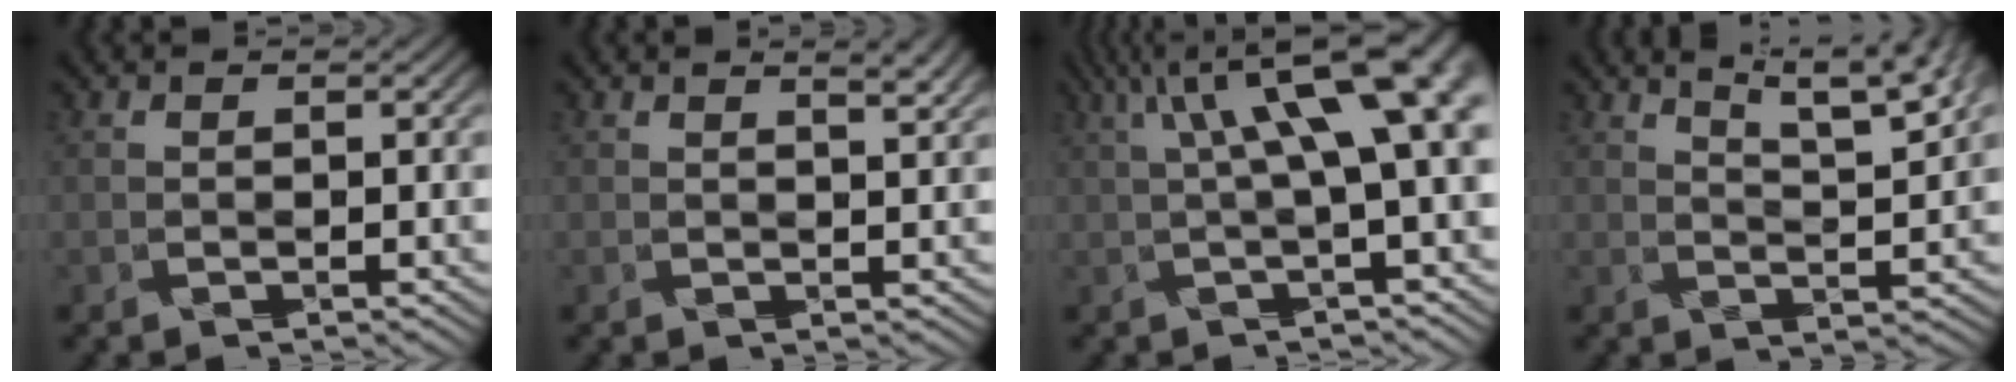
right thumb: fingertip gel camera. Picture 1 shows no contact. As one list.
[{"total": 1.6, "force": [1.1, 0.2, 1.2], "torque": [-0.030, -0.002, 0.023]}, {"total": 11.7, "force": [3.6, 2.4, 10.9], "torque": [-0.174, 0.018, 0.061]}, {"total": 7.0, "force": [5.6, 0.4, 4.2], "torque": [-0.072, 0.008, 0.078]}]